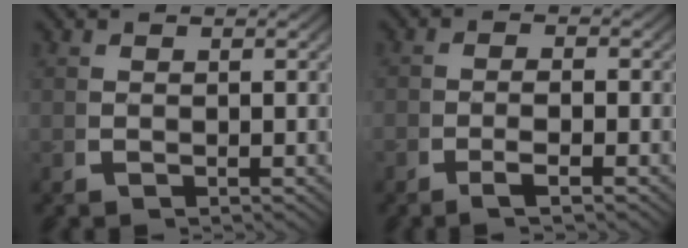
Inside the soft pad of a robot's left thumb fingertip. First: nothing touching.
{"total": 2.1, "force": [-1.0, 0.6, 1.7], "torque": [-0.035, 0.001, -0.024]}